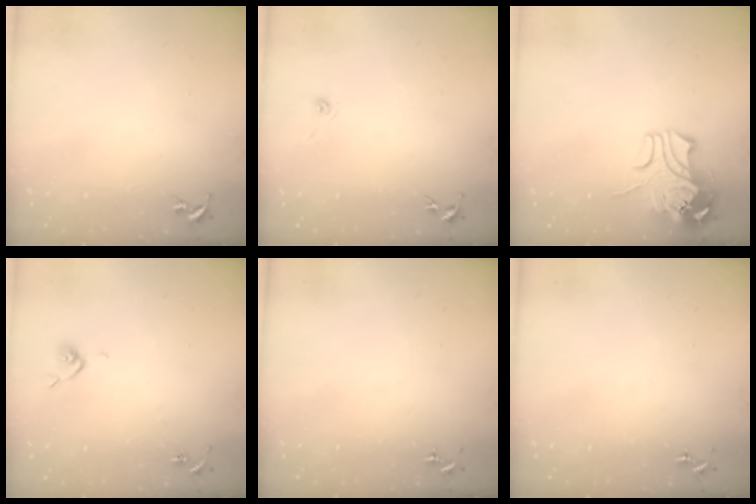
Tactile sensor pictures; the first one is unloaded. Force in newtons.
{"total": 3.2, "press": 2.6, "slide": 1.8}
{"total": 11.2, "press": 11.0, "slide": 1.6}
{"total": 5.0, "press": 4.9, "slide": 0.7}
{"total": 0.0}
{"total": 0.0}